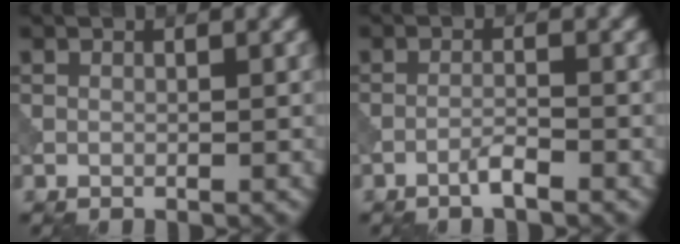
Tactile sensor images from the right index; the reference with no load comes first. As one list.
[{"total": 1.6, "force": [-1.3, 0.0, 1.0], "torque": [-0.020, 0.003, -0.030]}]